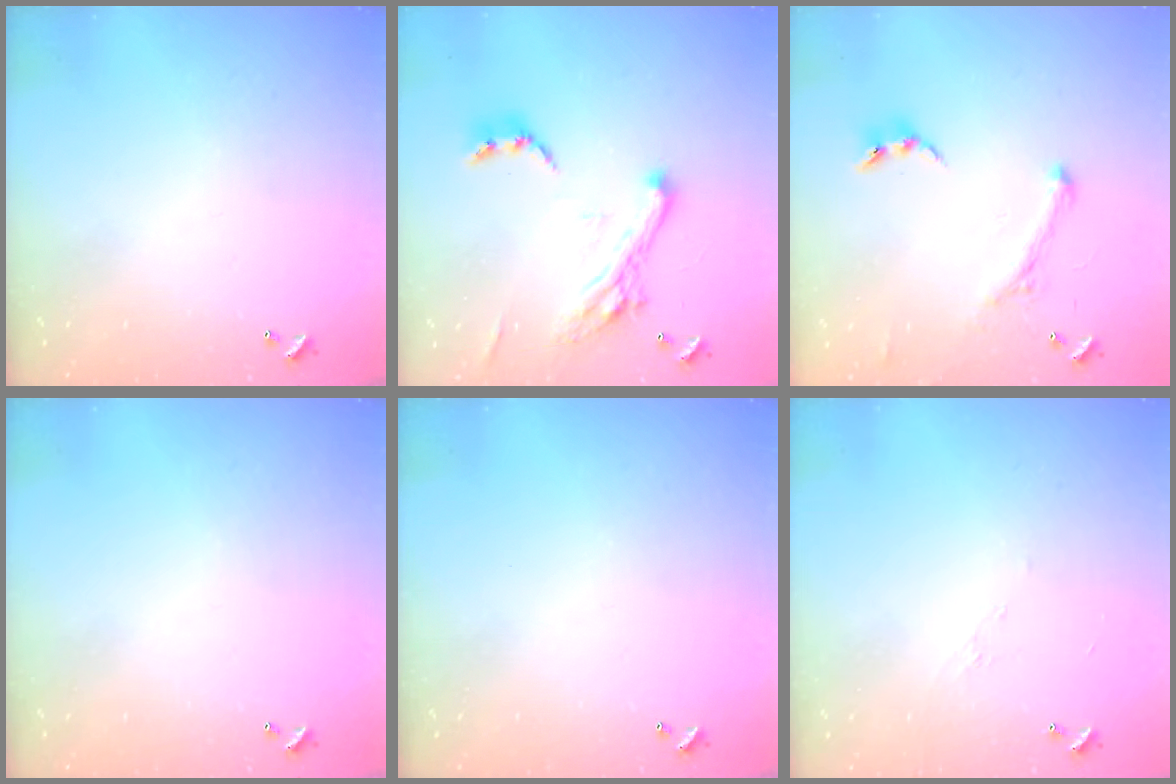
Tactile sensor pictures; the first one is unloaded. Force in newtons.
{"total": 10.6, "press": 10.5, "slide": 1.5}
{"total": 0.0}
{"total": 0.0}
{"total": 0.0}
{"total": 5.0, "press": 4.9, "slide": 0.5}